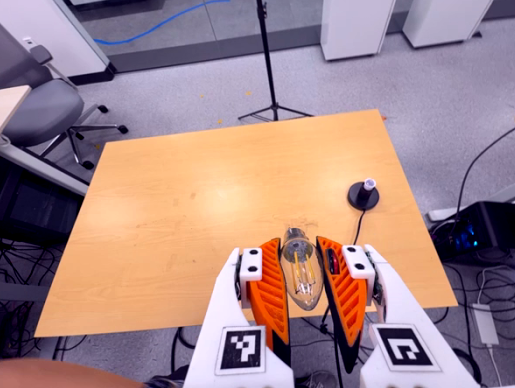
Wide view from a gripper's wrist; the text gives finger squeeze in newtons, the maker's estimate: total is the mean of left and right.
{"total": 22.1, "left": 23.6, "right": 20.5}